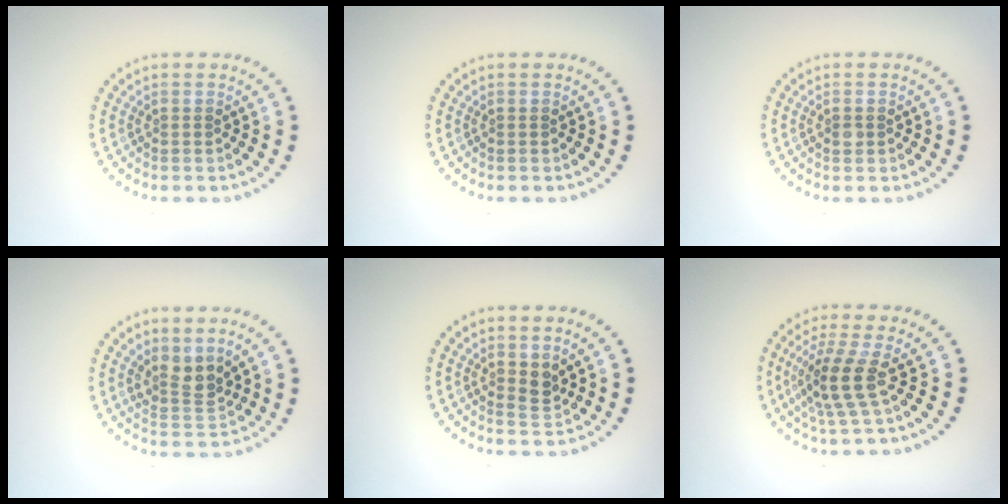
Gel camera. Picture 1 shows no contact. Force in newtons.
{"total": 0.0}
{"total": 1.0, "press": 1.0, "slide": 0.2}
{"total": 2.6, "press": 2.0, "slide": 1.6}
{"total": 1.4, "press": 1.3, "slide": 0.7}
{"total": 3.7, "press": 2.8, "slide": 2.5}